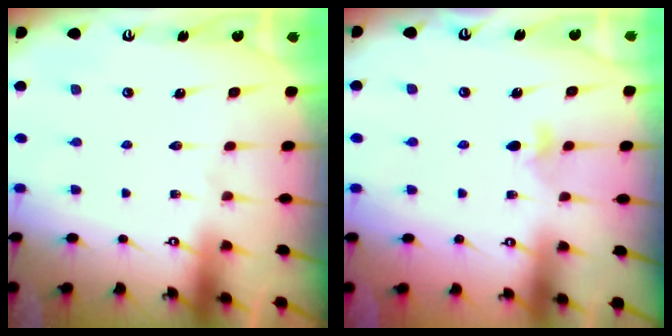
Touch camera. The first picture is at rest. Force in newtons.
{"total": 4.6, "press": 4.5, "slide": 0.9}